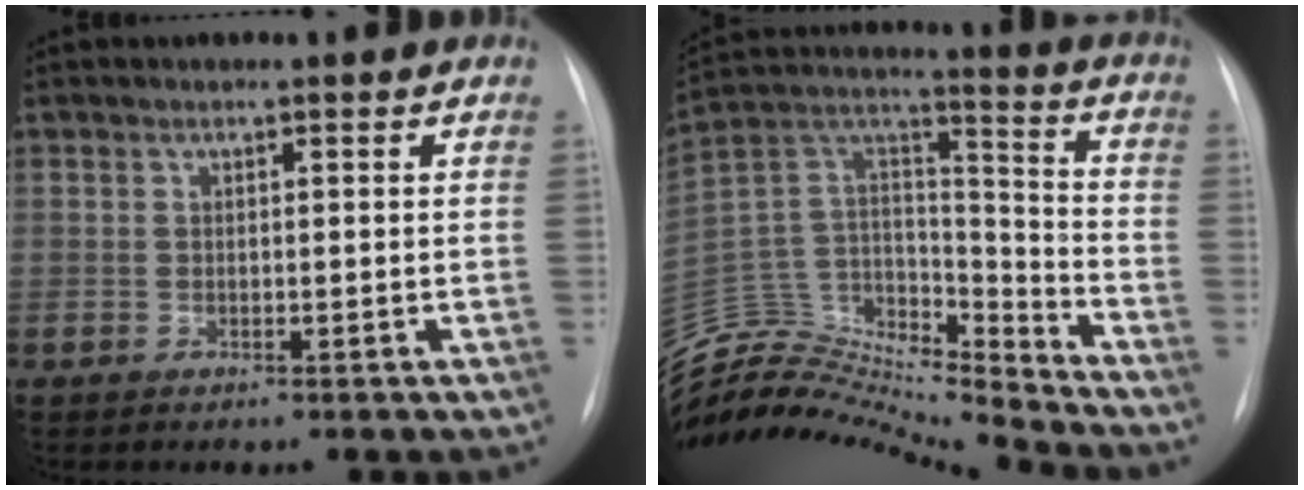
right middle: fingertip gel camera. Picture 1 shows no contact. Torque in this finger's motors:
{"motor_torque": [0.10, -1.68, -0.06, 0.02]}